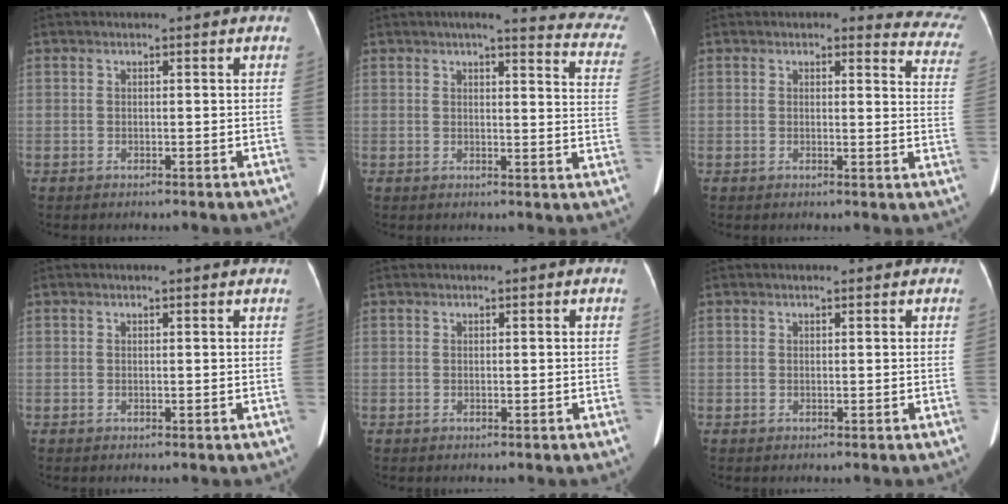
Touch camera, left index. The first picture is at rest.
{"total": 15.9, "force": [14.2, 2.0, 6.9], "torque": [-0.060, -0.047, 0.132]}
{"total": 10.5, "force": [9.7, 2.9, 2.8], "torque": [0.016, -0.046, 0.060]}
{"total": 1.9, "force": [1.8, 0.1, 0.8], "torque": [-0.011, 0.012, 0.016]}
{"total": 0.0}
{"total": 1.9, "force": [1.6, 0.6, 1.0], "torque": [-0.008, 0.021, 0.018]}